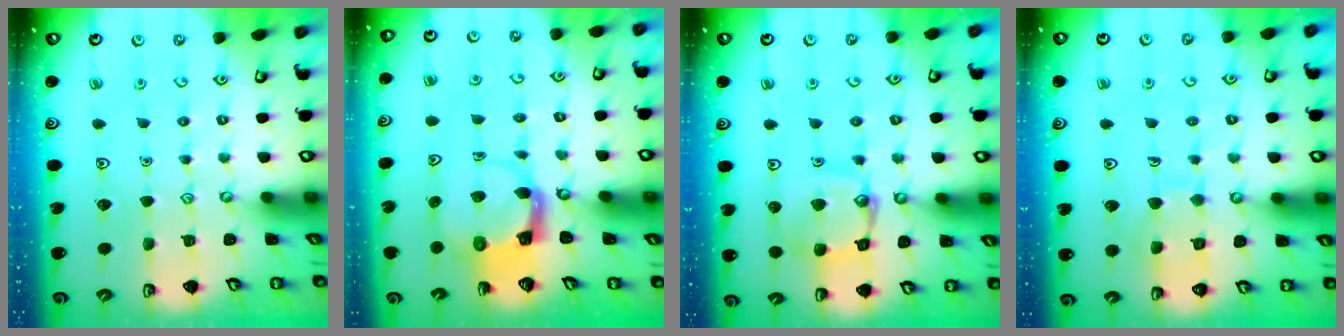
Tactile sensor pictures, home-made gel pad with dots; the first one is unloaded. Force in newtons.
{"total": 4.0, "press": 3.9, "slide": 0.6}
{"total": 13.8, "press": 13.7, "slide": 1.5}
{"total": 7.8, "press": 7.8, "slide": 0.7}